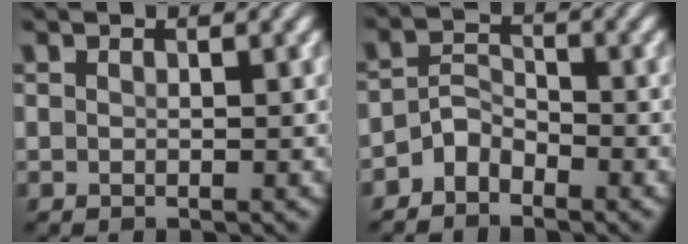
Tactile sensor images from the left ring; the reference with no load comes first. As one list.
[{"total": 2.5, "force": [-1.9, 1.4, 1.0], "torque": [-0.017, 0.012, -0.043]}]